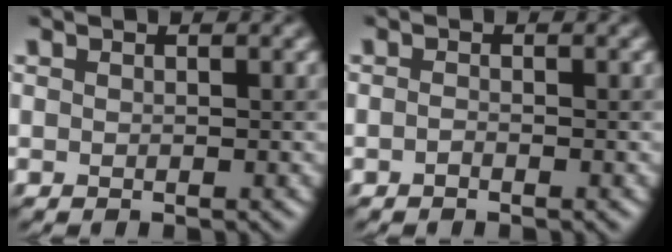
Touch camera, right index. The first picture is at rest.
{"total": 0.0}